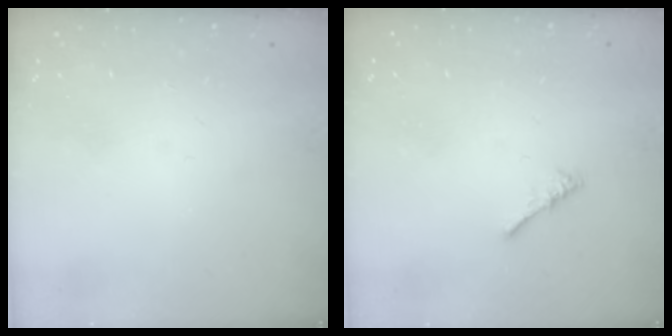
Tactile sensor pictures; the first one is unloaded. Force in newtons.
{"total": 0.0}